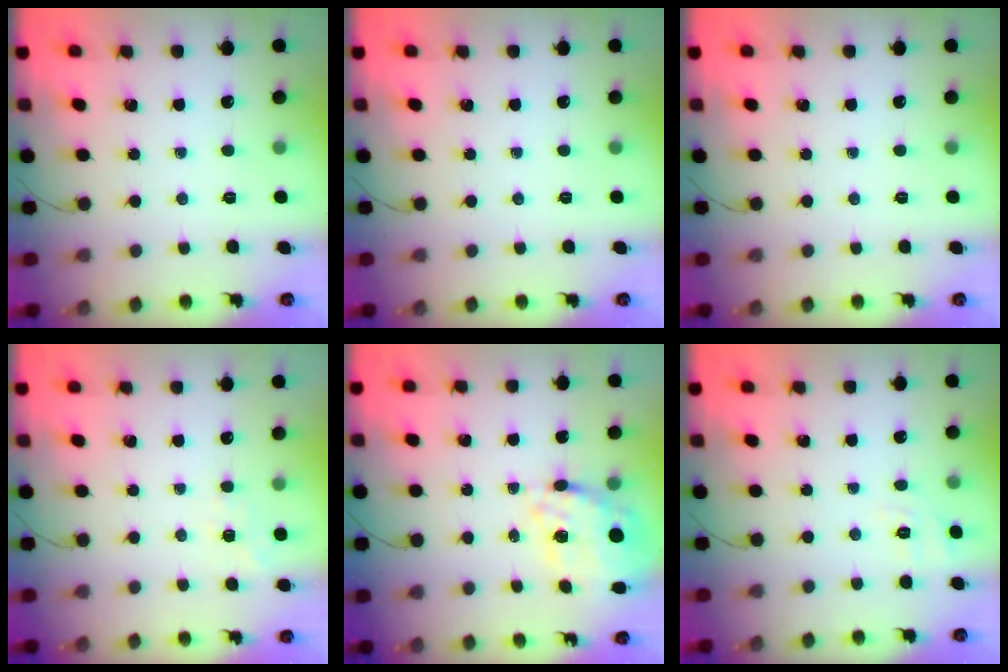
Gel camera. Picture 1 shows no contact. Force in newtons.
{"total": 0.0}
{"total": 0.0}
{"total": 2.3, "press": 1.6, "slide": 1.7}
{"total": 12.9, "press": 12.1, "slide": 4.5}
{"total": 6.2, "press": 5.8, "slide": 2.3}